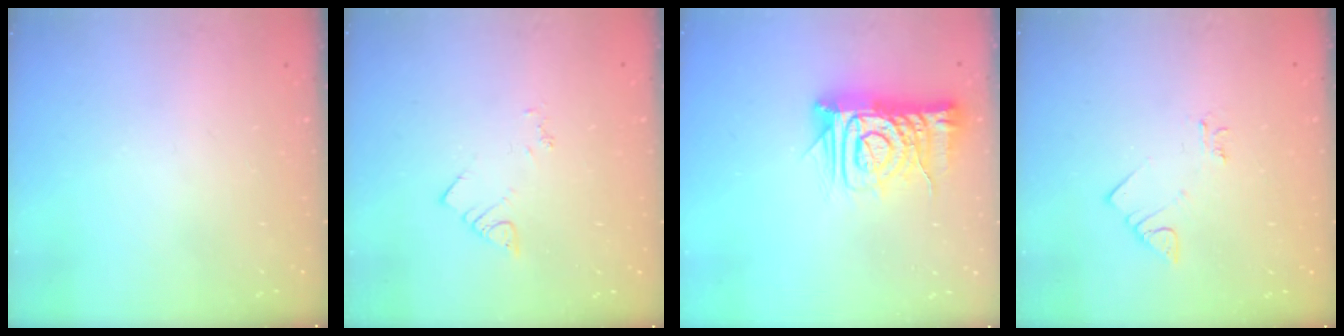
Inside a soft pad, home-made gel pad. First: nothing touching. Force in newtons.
{"total": 3.2, "press": 3.1, "slide": 0.5}
{"total": 13.2, "press": 13.1, "slide": 1.6}
{"total": 4.1, "press": 4.0, "slide": 0.7}